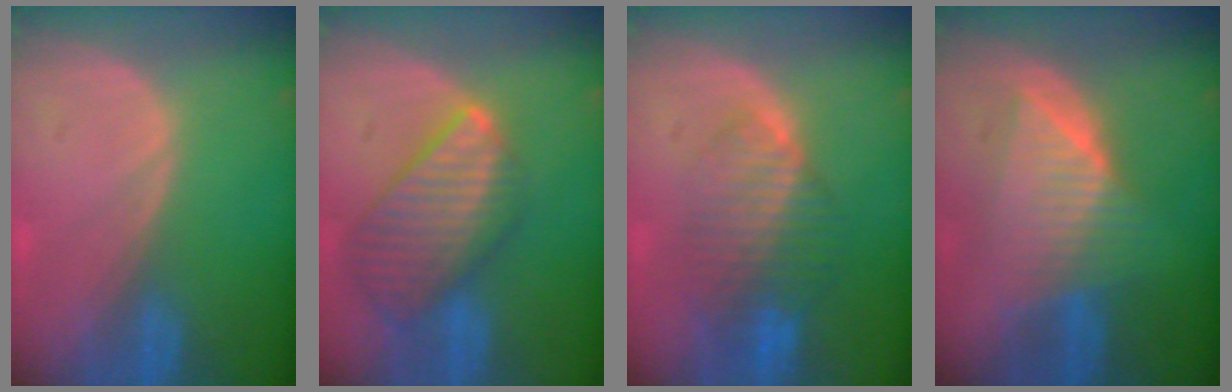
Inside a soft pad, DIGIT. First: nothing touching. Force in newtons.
{"total": 9.8, "press": 8.5, "slide": 4.8}
{"total": 8.3, "press": 7.1, "slide": 4.4}
{"total": 7.2, "press": 7.2, "slide": 0.2}